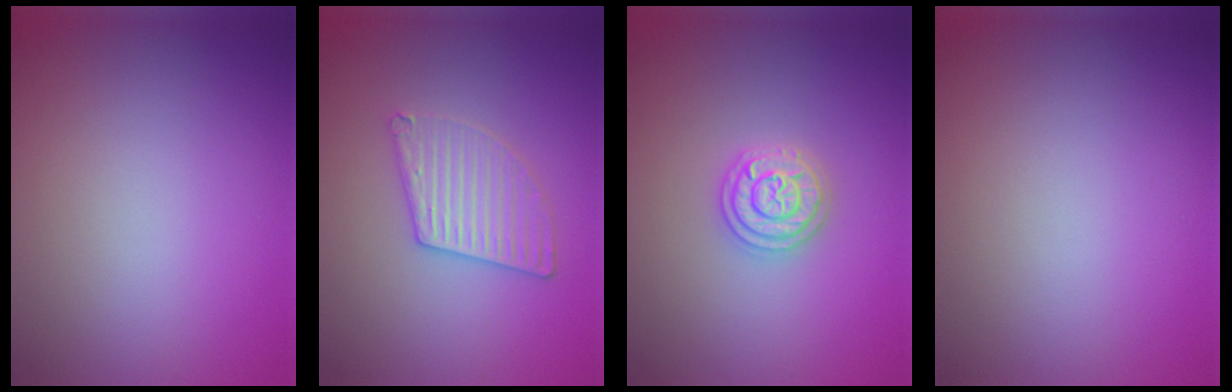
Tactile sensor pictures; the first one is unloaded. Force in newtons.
{"total": 3.0, "press": 3.0, "slide": 0.4}
{"total": 3.4, "press": 3.3, "slide": 0.5}
{"total": 0.0}